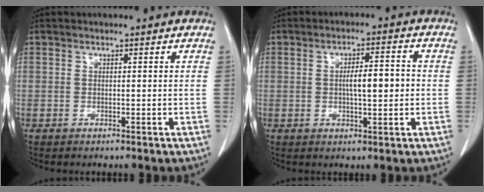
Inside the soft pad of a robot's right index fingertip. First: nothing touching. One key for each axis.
{"total": 5.6, "fx": -0.1, "fy": 1.2, "fz": 5.5, "tx": -0.093, "ty": 0.006, "tz": -0.001}